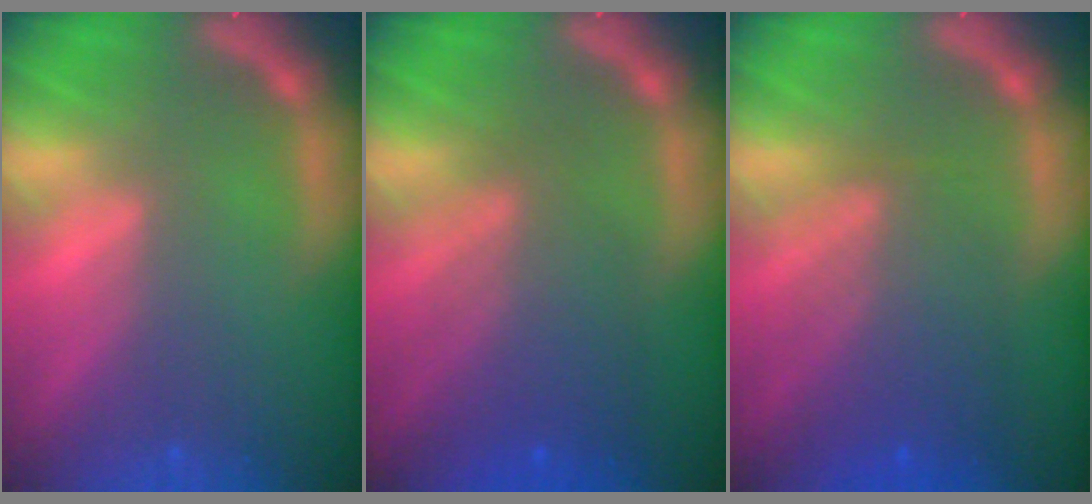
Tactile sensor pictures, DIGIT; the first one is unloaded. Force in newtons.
{"total": 6.0}
{"total": 6.1}